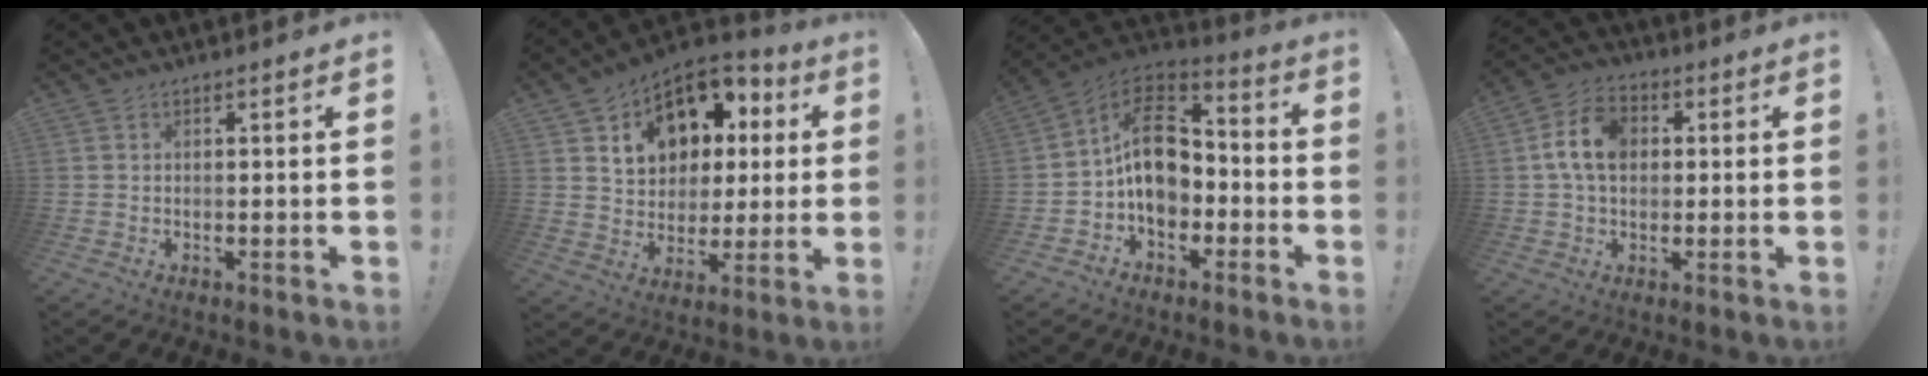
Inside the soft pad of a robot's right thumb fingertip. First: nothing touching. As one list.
[{"total": 14.9, "force": [6.4, 11.1, 7.6], "torque": [-0.109, -0.033, 0.127]}, {"total": 16.4, "force": [0.4, 11.9, 11.2], "torque": [-0.179, 0.014, 0.014]}, {"total": 10.8, "force": [1.5, 7.7, 7.5], "torque": [-0.144, 0.017, 0.032]}]